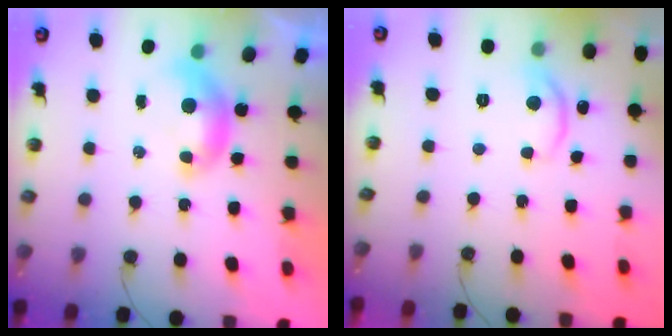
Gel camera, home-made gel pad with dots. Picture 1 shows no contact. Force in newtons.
{"total": 5.7, "press": 5.7, "slide": 0.5}